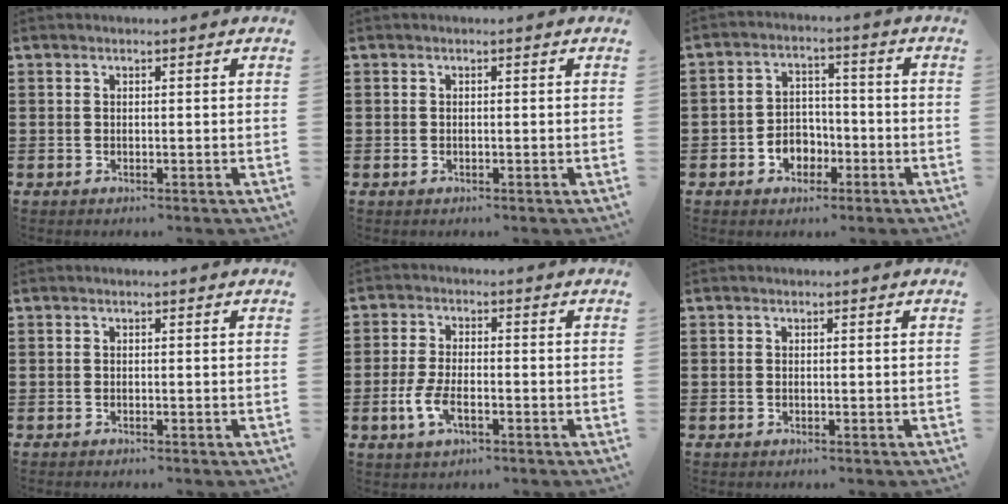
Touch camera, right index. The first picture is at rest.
{"total": 0.0}
{"total": 4.6, "force": [-2.2, 3.6, 1.8], "torque": [-0.030, 0.007, -0.045]}
{"total": 0.0}
{"total": 4.7, "force": [-1.7, 2.1, 3.8], "torque": [-0.085, -0.001, -0.036]}
{"total": 0.0}